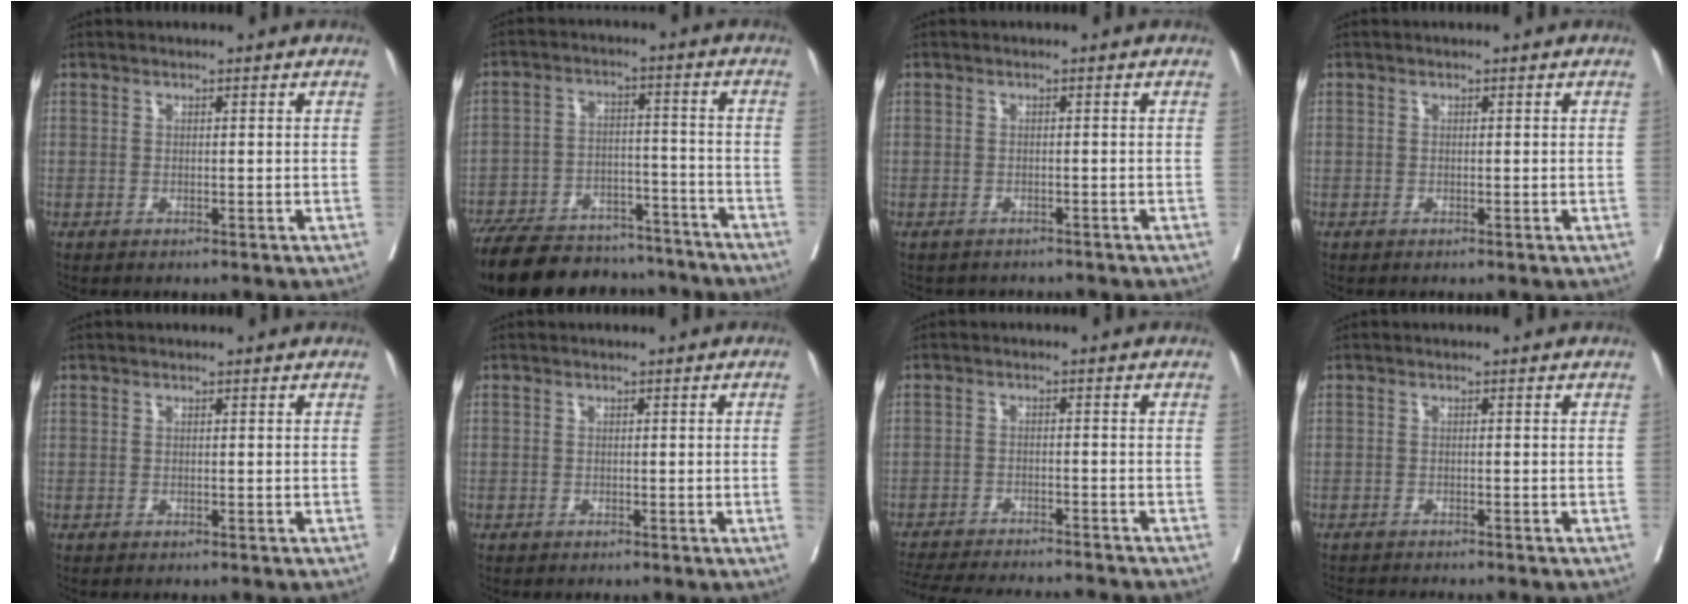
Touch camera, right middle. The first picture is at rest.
{"total": 21.9, "force": [-19.2, 7.3, 7.7], "torque": [-0.159, -0.002, -0.278]}
{"total": 3.5, "force": [-3.2, 1.2, 0.4], "torque": [-0.002, -0.001, -0.042]}
{"total": 0.0}
{"total": 0.0}
{"total": 0.9, "force": [-0.2, -0.1, 0.8], "torque": [-0.015, -0.002, -0.003]}
{"total": 15.6, "force": [-14.6, 1.1, 5.4], "torque": [-0.105, -0.022, -0.210]}
{"total": 3.6, "force": [-3.5, -0.4, 0.6], "torque": [-0.002, -0.014, -0.057]}